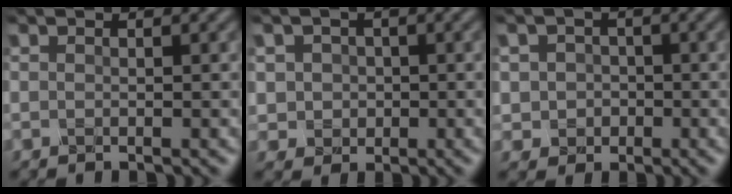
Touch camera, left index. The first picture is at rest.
{"total": 2.5, "force": [0.3, 2.4, 0.8], "torque": [-0.005, 0.004, 0.003]}
{"total": 2.5, "force": [-0.1, 2.4, 0.7], "torque": [0.007, -0.001, -0.009]}